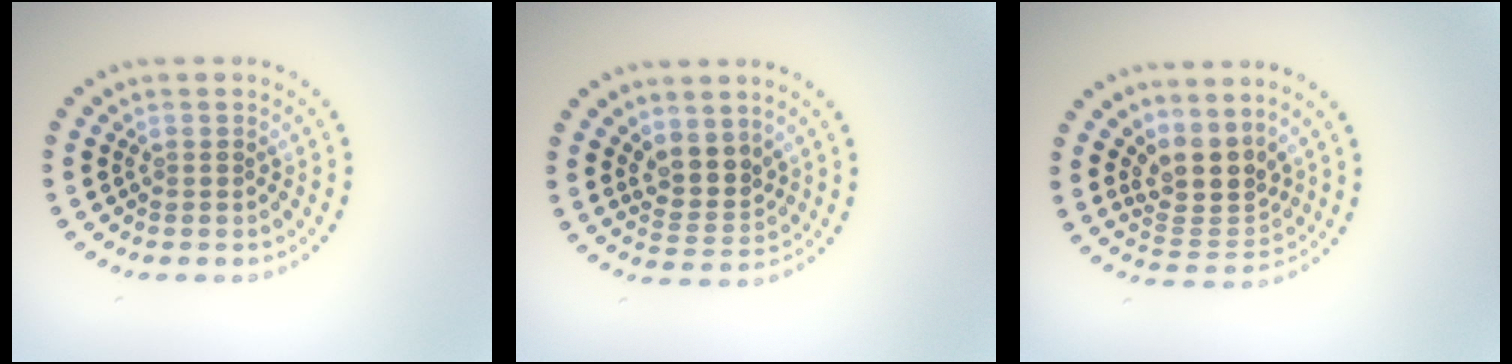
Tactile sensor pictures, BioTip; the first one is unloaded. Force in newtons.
{"total": 2.9, "press": 2.3, "slide": 1.6}
{"total": 4.0, "press": 2.9, "slide": 2.7}